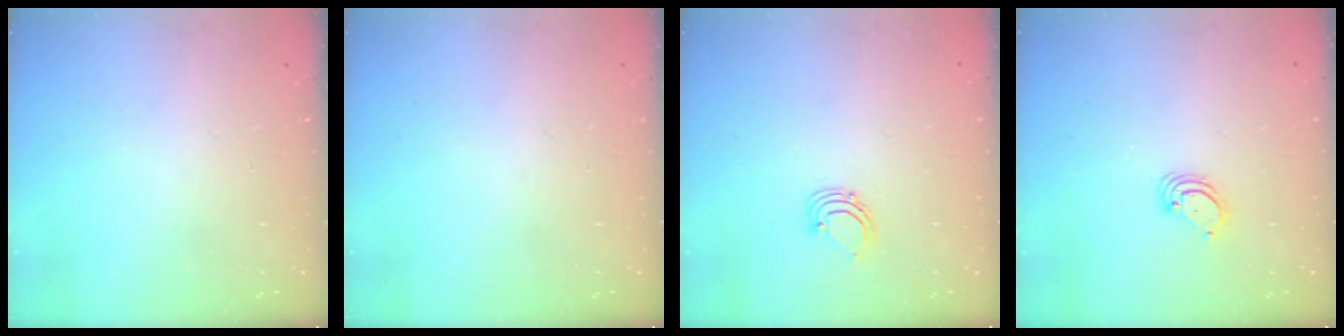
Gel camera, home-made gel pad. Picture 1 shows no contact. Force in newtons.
{"total": 0.0}
{"total": 2.9, "press": 2.9, "slide": 0.2}
{"total": 3.9, "press": 3.9, "slide": 0.2}